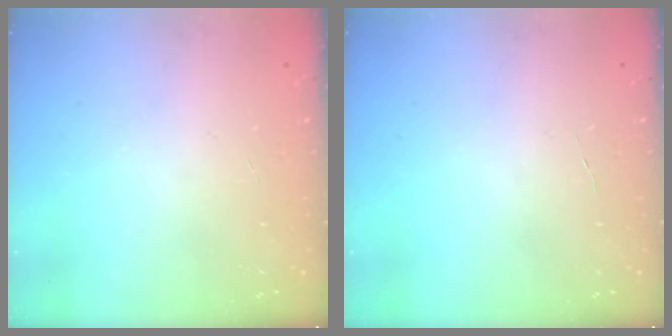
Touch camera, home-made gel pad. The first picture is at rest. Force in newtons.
{"total": 2.1, "press": 2.1, "slide": 0.2}